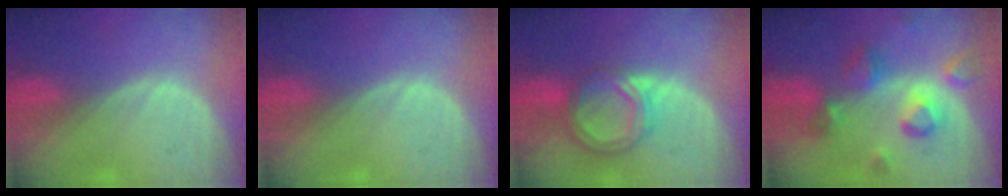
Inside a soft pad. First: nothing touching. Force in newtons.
{"total": 0.0}
{"total": 6.6, "press": 6.0, "slide": 2.8}
{"total": 8.1, "press": 7.7, "slide": 2.7}